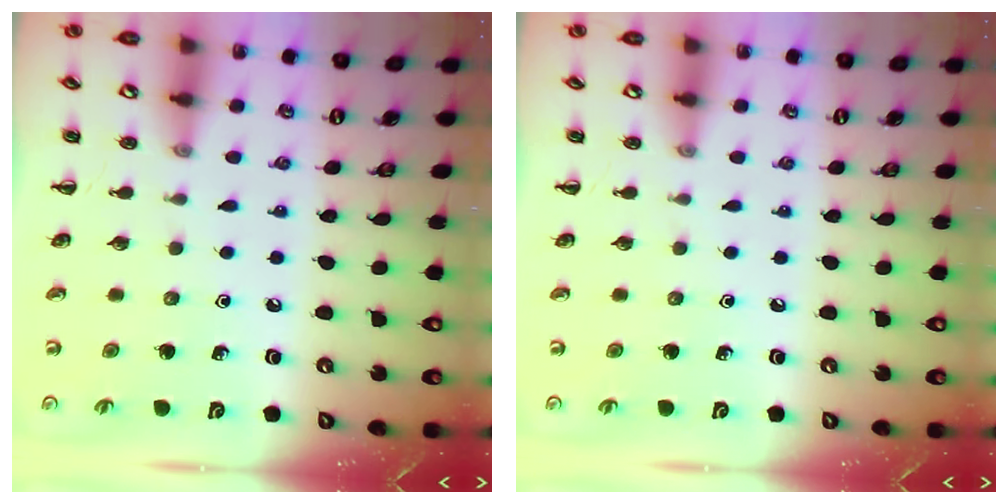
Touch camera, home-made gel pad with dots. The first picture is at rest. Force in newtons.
{"total": 0.0}